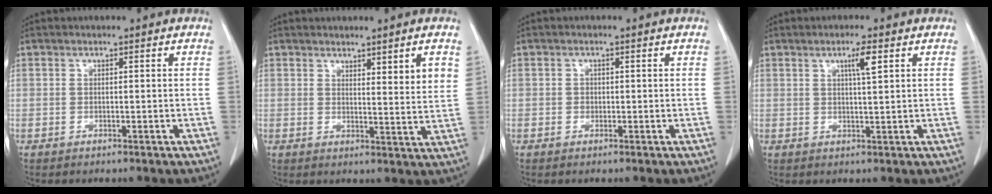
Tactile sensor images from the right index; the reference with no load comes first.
{"total": 4.9, "force": [2.9, 0.3, 3.9], "torque": [-0.052, -0.016, 0.041]}
{"total": 0.7, "force": [-0.1, 0.7, 0.3], "torque": [-0.003, 0.003, -0.002]}
{"total": 3.2, "force": [1.4, 0.0, 2.8], "torque": [-0.050, -0.002, 0.024]}